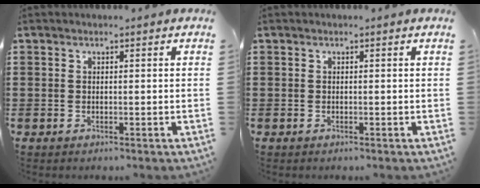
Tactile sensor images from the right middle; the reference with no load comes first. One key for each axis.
{"total": 0.0}